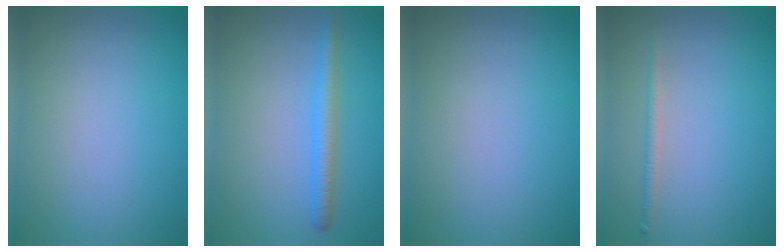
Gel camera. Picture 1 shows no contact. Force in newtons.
{"total": 2.3, "press": 2.3, "slide": 0.1}
{"total": 0.0}
{"total": 1.1, "press": 1.1, "slide": 0.0}